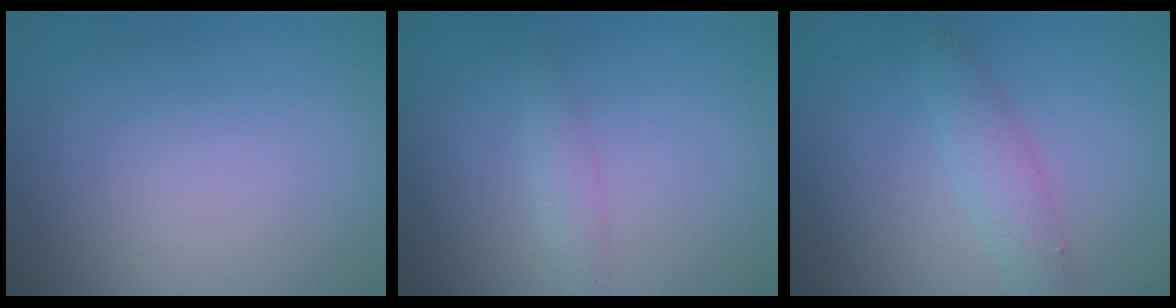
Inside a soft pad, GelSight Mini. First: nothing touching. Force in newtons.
{"total": 1.2, "press": 1.2, "slide": 0.0}
{"total": 2.4, "press": 2.4, "slide": 0.1}